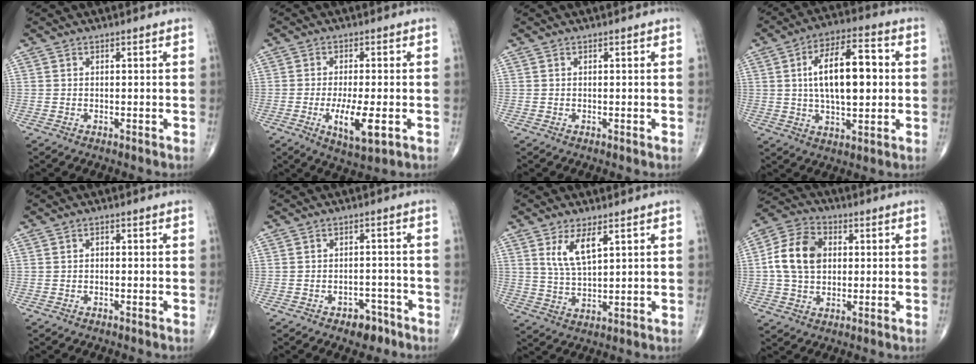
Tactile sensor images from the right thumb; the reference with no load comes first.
{"total": 8.2, "force": [-2.4, 2.5, 7.5], "torque": [-0.137, -0.016, -0.036]}
{"total": 0.0}
{"total": 15.7, "force": [1.7, 7.1, 14.0], "torque": [-0.214, 0.013, 0.025]}
{"total": 0.6, "force": [-0.2, 0.4, 0.4], "torque": [0.000, 0.002, -0.008]}
{"total": 4.4, "force": [-2.9, 2.7, 1.9], "torque": [-0.008, 0.025, -0.035]}
{"total": 6.7, "force": [3.2, 2.3, 5.4], "torque": [-0.104, -0.018, 0.069]}
{"total": 11.5, "force": [1.2, 8.3, 7.8], "torque": [-0.134, 0.016, 0.014]}